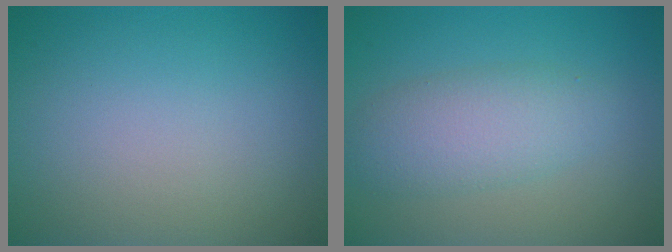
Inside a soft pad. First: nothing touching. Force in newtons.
{"total": 4.0, "press": 4.0, "slide": 0.2}